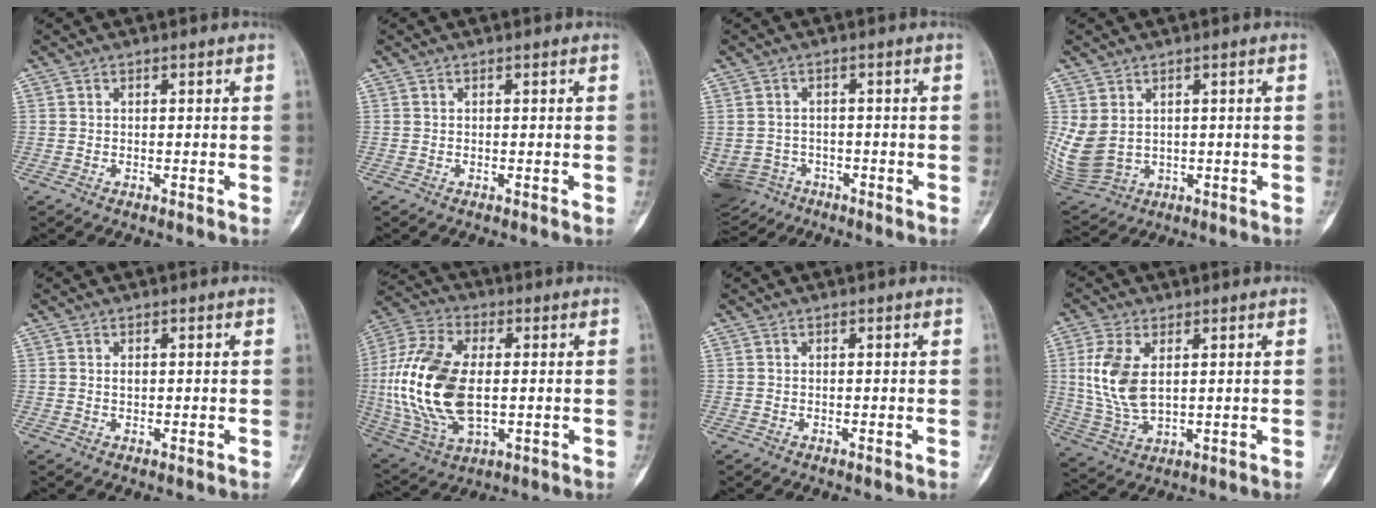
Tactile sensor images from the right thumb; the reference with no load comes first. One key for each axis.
{"total": 0.0}
{"total": 10.5, "fx": -5.1, "fy": 8.6, "fz": 3.2, "tx": -0.093, "ty": 0.031, "tz": -0.073}
{"total": 8.2, "fx": 1.3, "fy": 6.4, "fz": 4.9, "tx": -0.102, "ty": -0.010, "tz": 0.049}
{"total": 0.8, "fx": 0.2, "fy": 0.5, "fz": 0.6, "tx": -0.005, "ty": 0.001, "tz": 0.003}
{"total": 20.8, "fx": -0.2, "fy": 11.6, "fz": 17.3, "tx": -0.371, "ty": -0.002, "tz": 0.004}
{"total": 0.0}
{"total": 10.6, "fx": 2.3, "fy": 5.9, "fz": 8.6, "tx": -0.182, "ty": -0.010, "tz": 0.055}